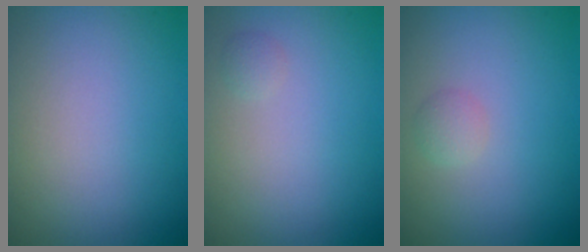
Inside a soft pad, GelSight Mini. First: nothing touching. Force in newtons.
{"total": 0.6, "press": 0.6, "slide": 0.0}
{"total": 1.0, "press": 1.0, "slide": 0.0}